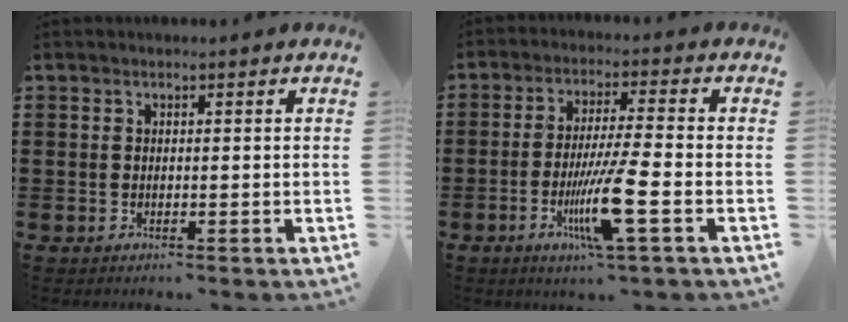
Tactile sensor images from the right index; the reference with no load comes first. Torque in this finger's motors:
{"motor_torque": [2.14, 0.00, 0.84, 0.21]}